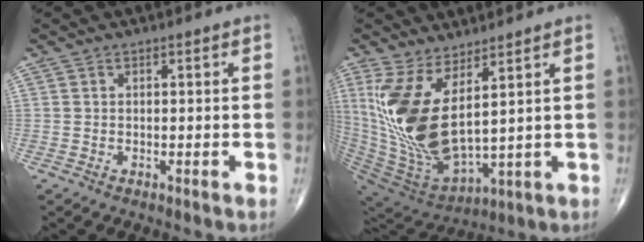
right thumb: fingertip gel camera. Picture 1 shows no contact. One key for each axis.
{"total": 17.3, "fx": 5.2, "fy": 6.9, "fz": 15.0, "tx": -0.320, "ty": -0.050, "tz": 0.122}